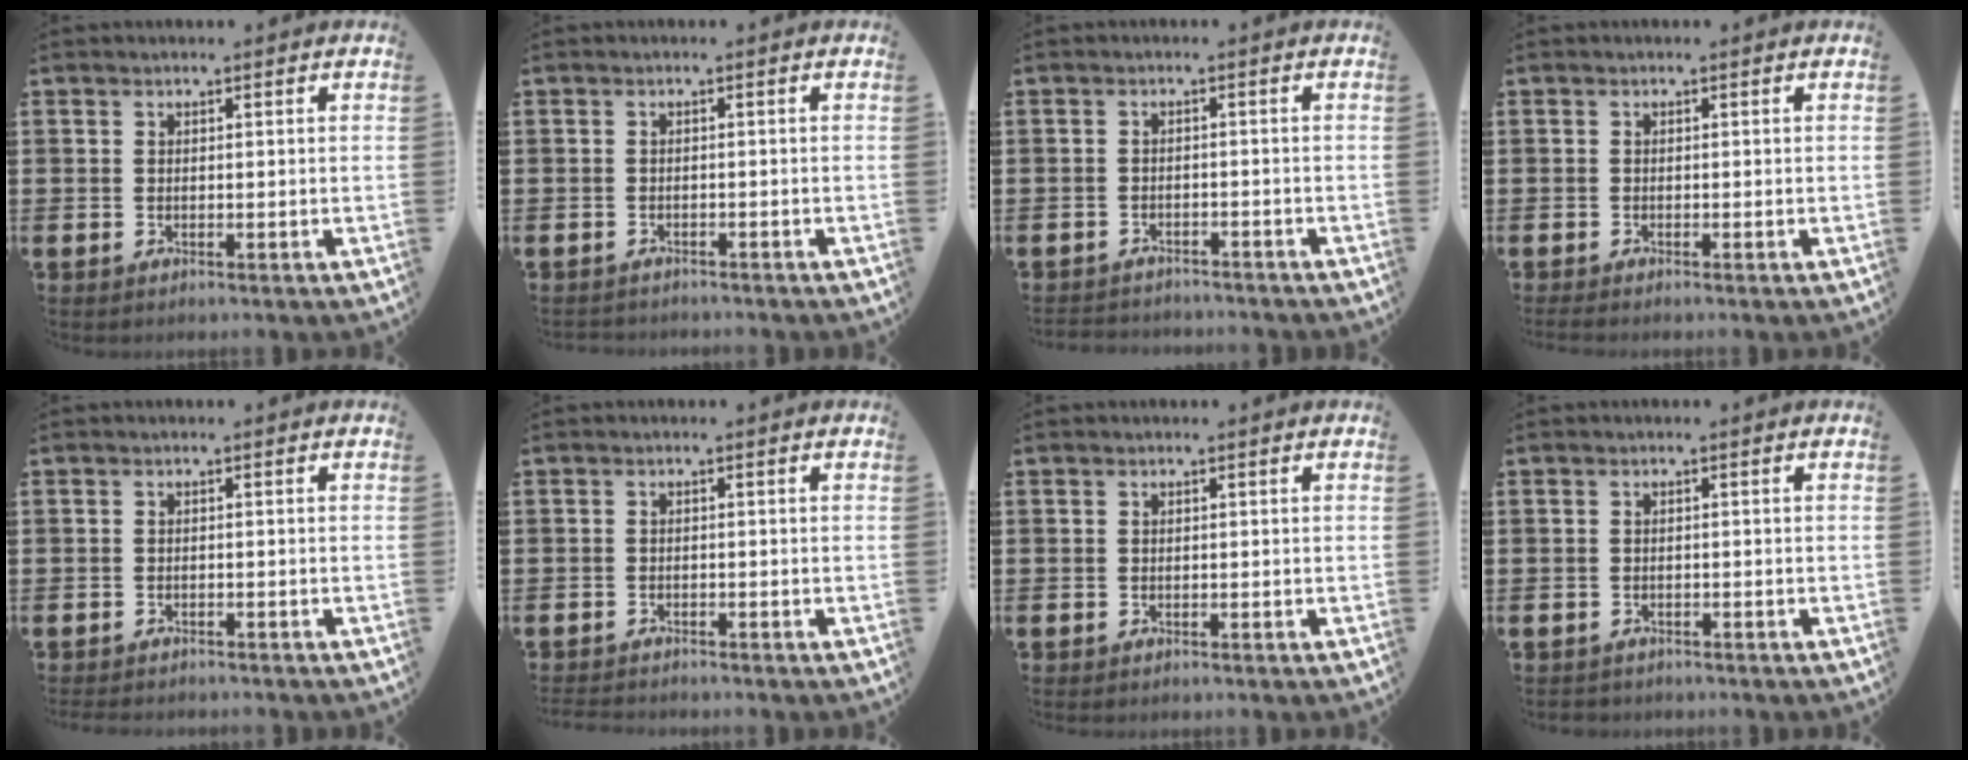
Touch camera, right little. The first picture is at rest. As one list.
[{"total": 0.8, "force": [-0.8, 0.0, -0.1], "torque": [-0.001, 0.000, -0.017]}, {"total": 1.7, "force": [-1.7, 0.0, -0.3], "torque": [-0.001, 0.002, -0.039]}, {"total": 0.5, "force": [-0.4, 0.0, 0.3], "torque": [-0.005, -0.002, -0.009]}, {"total": 0.9, "force": [-0.9, 0.0, 0.0], "torque": [-0.002, 0.000, -0.019]}, {"total": 1.0, "force": [-1.0, 0.0, 0.0], "torque": [-0.003, -0.001, -0.021]}, {"total": 0.0}, {"total": 0.6, "force": [-0.6, 0.2, -0.1], "torque": [-0.001, 0.001, -0.013]}]